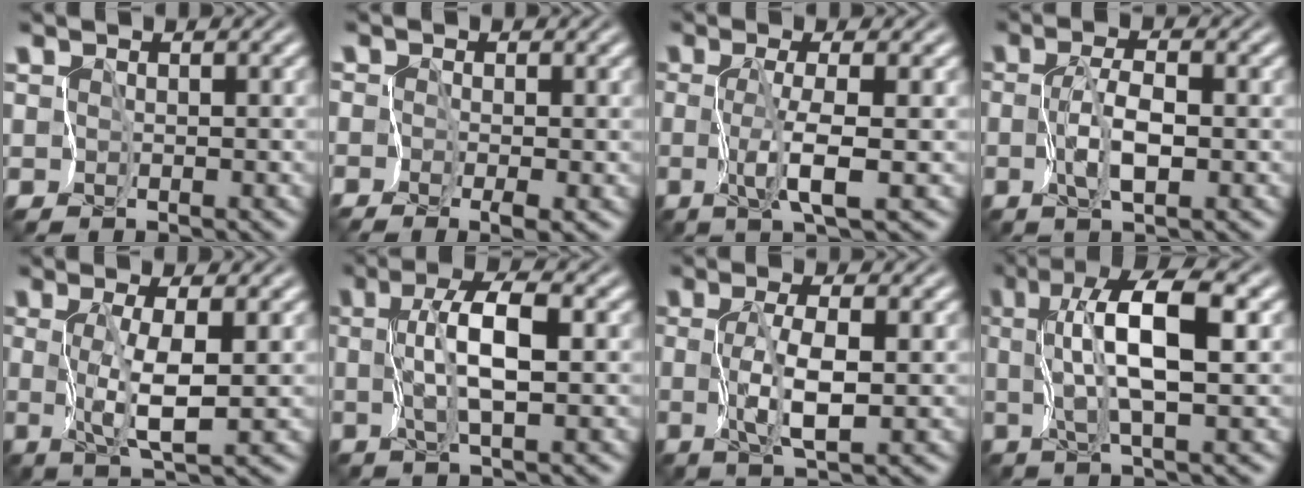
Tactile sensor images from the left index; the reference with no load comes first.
{"total": 1.5, "force": [-0.9, 0.3, 1.2], "torque": [-0.025, -0.008, -0.019]}
{"total": 3.0, "force": [-0.6, -0.3, 2.9], "torque": [-0.065, -0.006, -0.010]}
{"total": 2.6, "force": [-0.6, 0.5, 2.5], "torque": [-0.056, -0.002, -0.009]}
{"total": 3.4, "force": [0.2, 0.0, 3.4], "torque": [-0.074, -0.004, 0.006]}
{"total": 3.9, "force": [0.3, 0.3, 3.8], "torque": [-0.077, 0.007, 0.003]}
{"total": 3.2, "force": [-0.1, 0.2, 3.2], "torque": [-0.072, -0.005, -0.001]}
{"total": 6.7, "force": [1.2, 1.1, 6.5], "torque": [-0.116, 0.009, 0.018]}